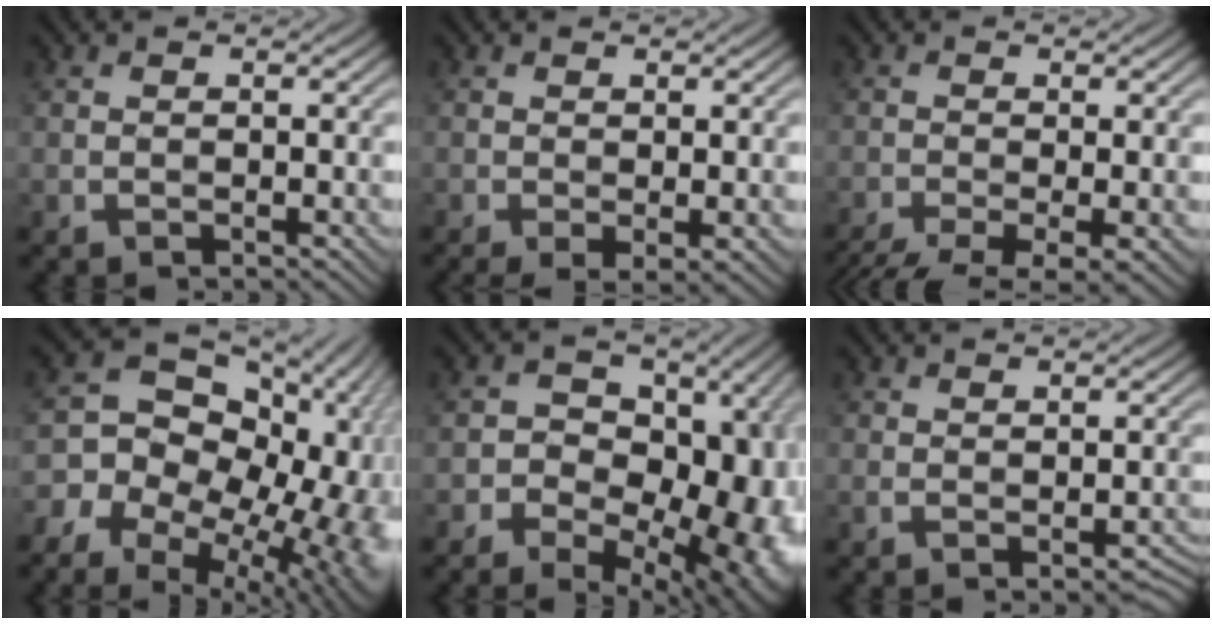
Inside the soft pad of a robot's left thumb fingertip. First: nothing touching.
{"total": 2.6, "force": [-0.7, 0.5, 2.5], "torque": [-0.054, -0.007, -0.012]}
{"total": 6.6, "force": [-4.2, 1.7, 4.8], "torque": [-0.087, -0.019, -0.067]}
{"total": 21.5, "force": [-7.2, 16.9, 11.3], "torque": [-0.188, -0.027, -0.098]}
{"total": 19.2, "force": [-7.1, 13.3, 11.8], "torque": [-0.126, -0.006, -0.095]}
{"total": 1.6, "force": [-0.8, 0.2, 1.3], "torque": [-0.022, 0.003, -0.013]}